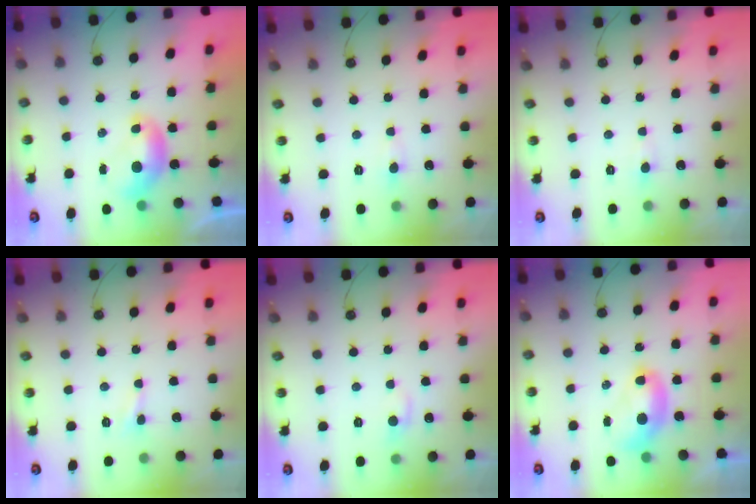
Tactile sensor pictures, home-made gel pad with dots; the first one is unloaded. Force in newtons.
{"total": 1.2, "press": 1.0, "slide": 0.6}
{"total": 0.6, "press": 0.3, "slide": 0.4}
{"total": 1.2, "press": 1.1, "slide": 0.5}
{"total": 0.7, "press": 0.1, "slide": 0.7}
{"total": 2.7, "press": 2.7, "slide": 0.1}